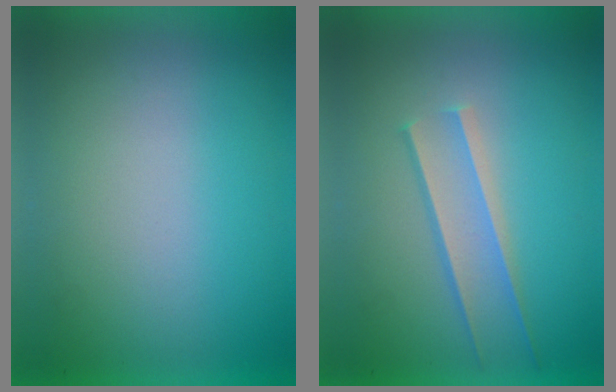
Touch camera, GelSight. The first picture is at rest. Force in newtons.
{"total": 1.7}